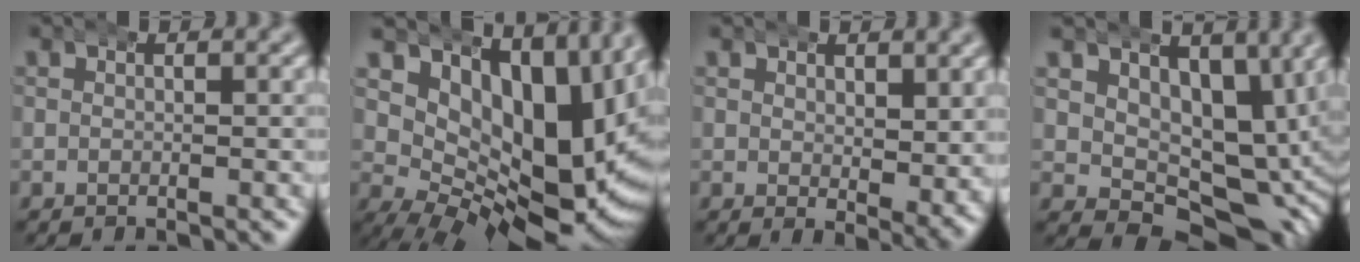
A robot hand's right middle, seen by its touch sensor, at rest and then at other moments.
{"total": 16.3, "force": [4.1, 9.3, 12.8], "torque": [-0.184, -0.007, 0.073]}
{"total": 2.5, "force": [2.0, 0.4, 1.3], "torque": [-0.005, -0.007, 0.037]}
{"total": 8.0, "force": [0.5, 5.7, 5.6], "torque": [-0.078, -0.036, 0.027]}